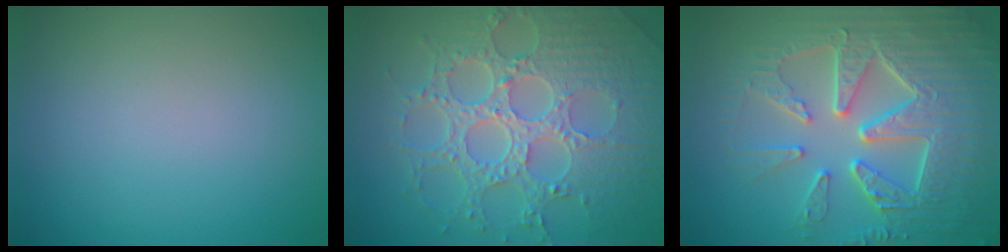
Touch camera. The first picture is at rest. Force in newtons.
{"total": 8.4, "press": 6.2, "slide": 5.6}
{"total": 9.1, "press": 6.5, "slide": 6.3}